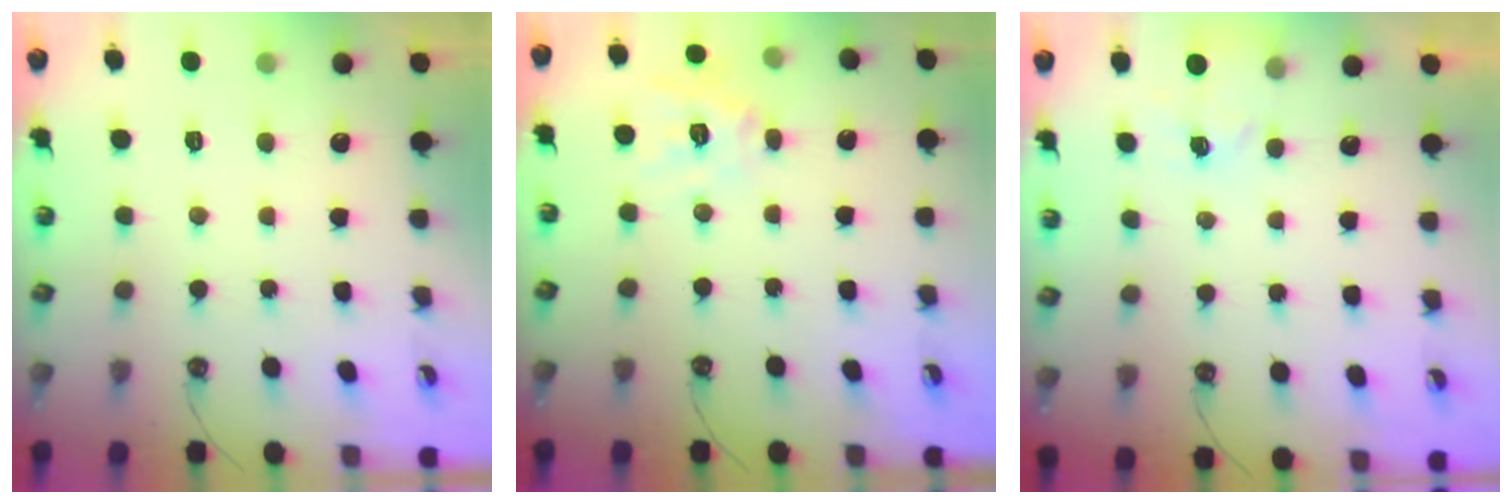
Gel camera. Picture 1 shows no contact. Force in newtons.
{"total": 12.1, "press": 12.1, "slide": 1.1}
{"total": 4.0, "press": 4.0, "slide": 0.5}